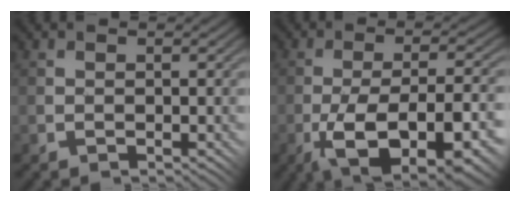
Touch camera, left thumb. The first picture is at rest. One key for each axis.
{"total": 13.0, "fx": -5.9, "fy": 4.2, "fz": 10.7, "tx": -0.170, "ty": -0.003, "tz": -0.091}